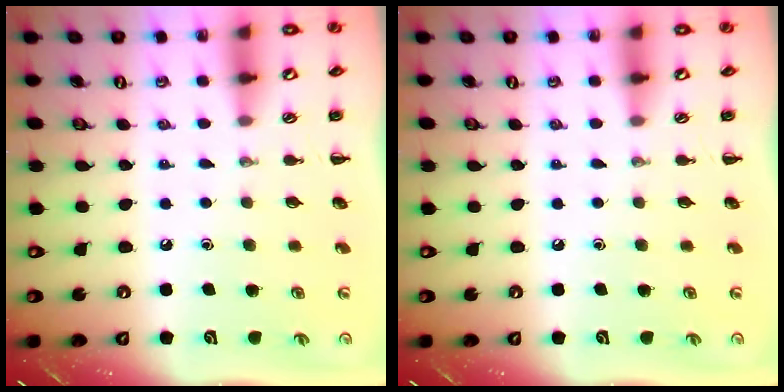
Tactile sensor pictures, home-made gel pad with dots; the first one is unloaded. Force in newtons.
{"total": 0.0}